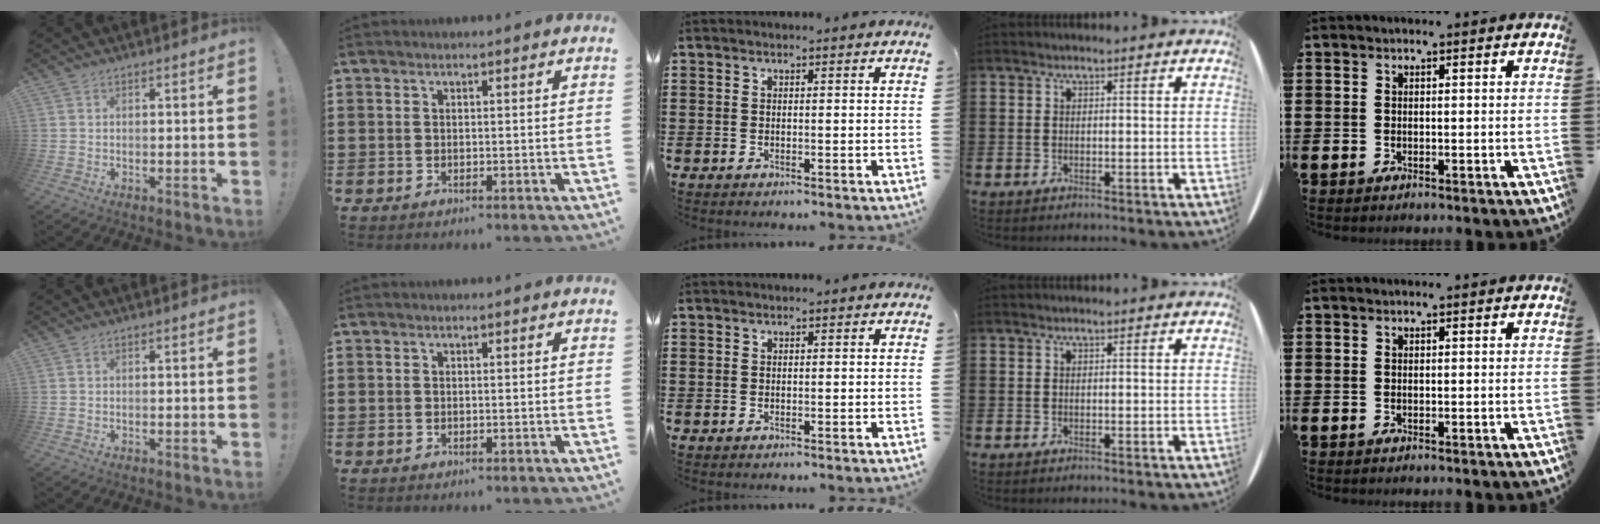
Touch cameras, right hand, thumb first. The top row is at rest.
{}